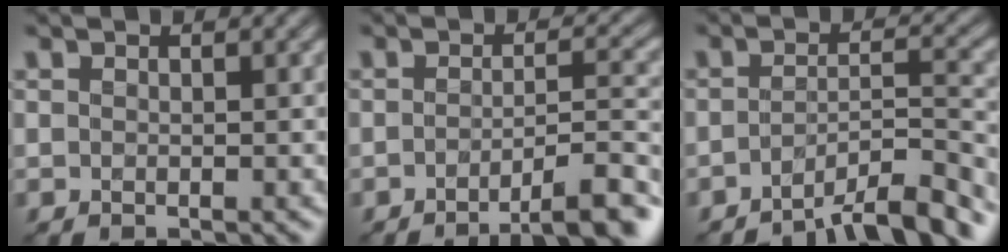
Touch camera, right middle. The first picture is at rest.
{"total": 5.9, "force": [-3.7, 1.2, 4.5], "torque": [-0.052, 0.014, -0.056]}
{"total": 5.5, "force": [-4.4, 1.0, 3.2], "torque": [-0.045, 0.011, -0.073]}